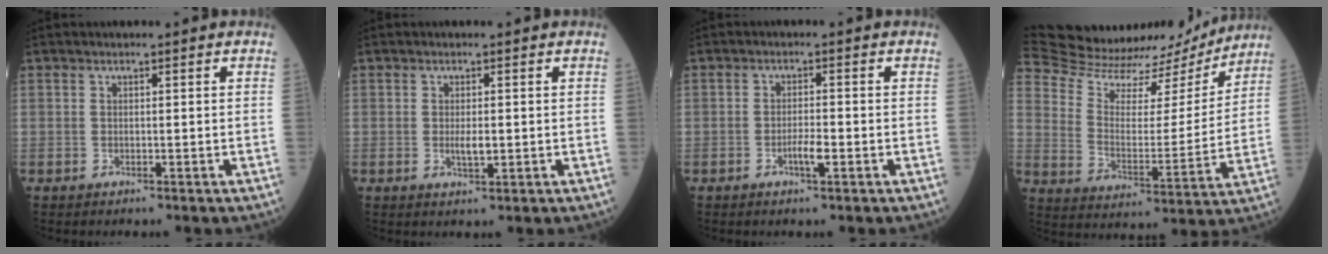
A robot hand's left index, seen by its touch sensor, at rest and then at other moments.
{"total": 2.0, "force": [0.0, 0.6, 1.9], "torque": [-0.039, -0.003, 0.002]}
{"total": 2.4, "force": [-1.0, 0.3, 2.1], "torque": [-0.040, 0.000, -0.018]}
{"total": 23.7, "force": [22.4, 5.1, 5.5], "torque": [-0.103, -0.027, 0.331]}